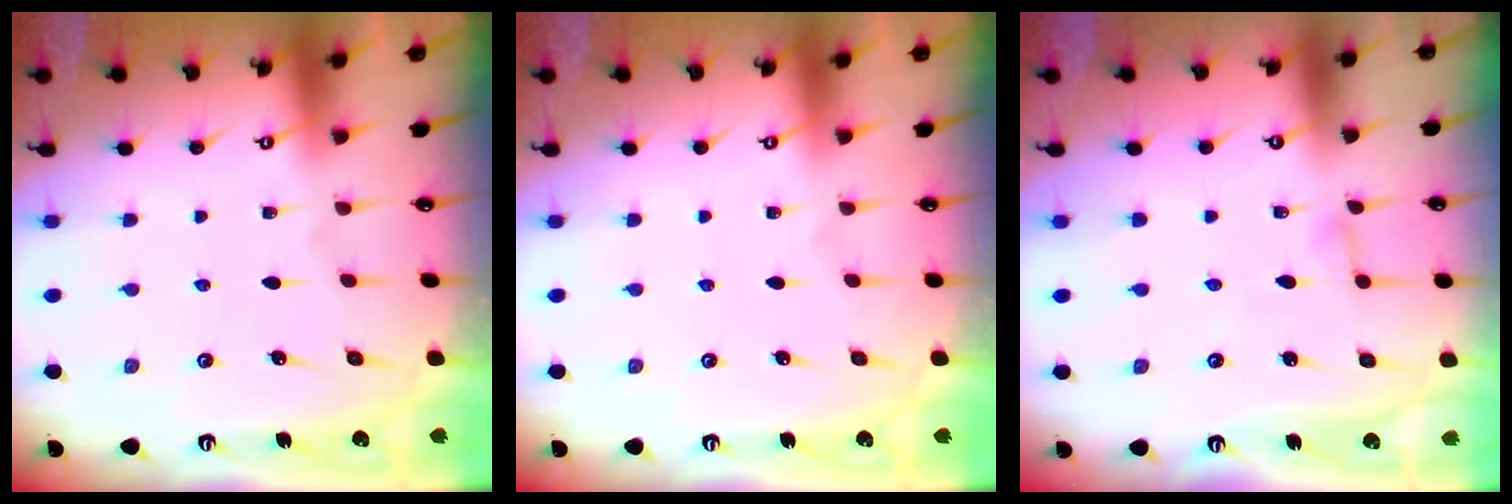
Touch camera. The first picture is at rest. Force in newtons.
{"total": 0.0}
{"total": 2.5, "press": 2.5, "slide": 0.2}